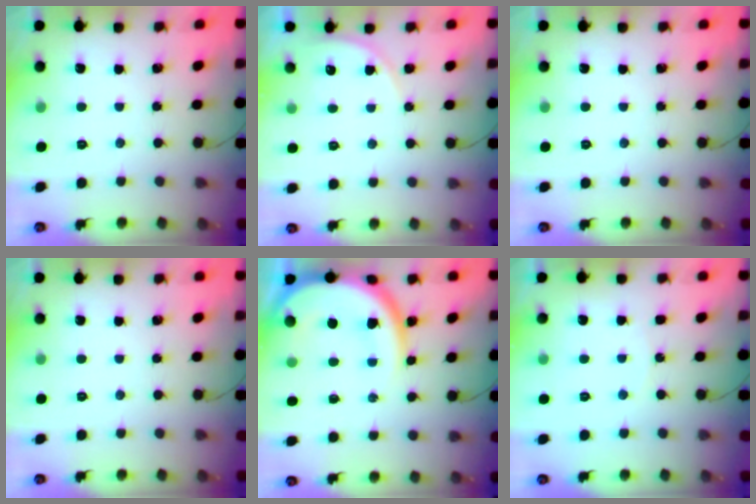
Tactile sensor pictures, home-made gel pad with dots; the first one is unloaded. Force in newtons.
{"total": 4.5, "press": 4.5, "slide": 0.3}
{"total": 0.0}
{"total": 0.0}
{"total": 15.2, "press": 15.2, "slide": 1.1}
{"total": 4.2, "press": 4.2, "slide": 0.4}